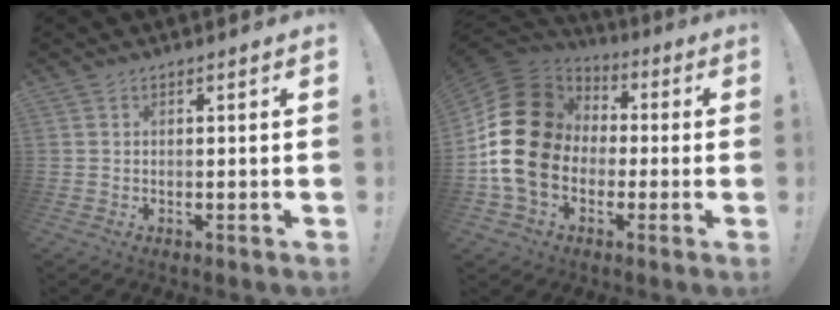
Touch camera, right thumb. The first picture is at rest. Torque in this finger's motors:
{"motor_torque": [2.47, 2.54, 1.50, -1.27, 0.35]}